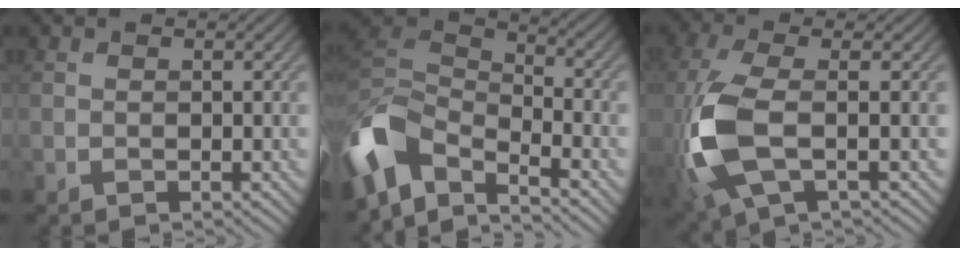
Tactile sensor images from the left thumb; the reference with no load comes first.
{"total": 9.8, "force": [-6.0, 4.9, 6.0], "torque": [-0.141, -0.006, -0.129]}
{"total": 10.1, "force": [-1.6, 4.1, 9.1], "torque": [-0.235, -0.014, -0.038]}